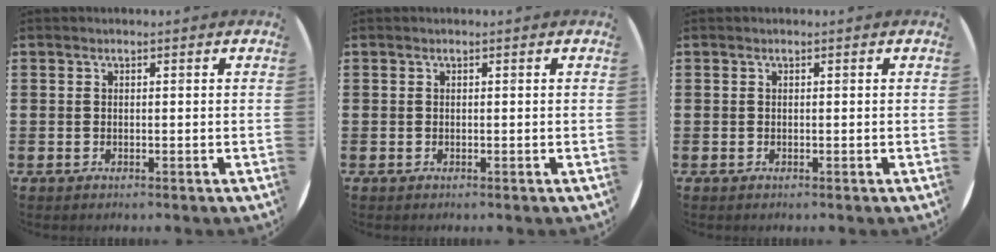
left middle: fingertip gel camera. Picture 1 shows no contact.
{"total": 0.0}
{"total": 0.0}